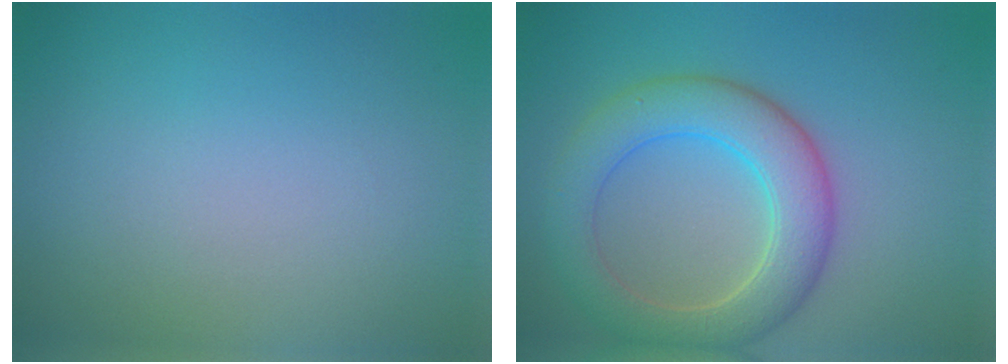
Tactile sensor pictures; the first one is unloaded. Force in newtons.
{"total": 6.5, "press": 6.5, "slide": 0.7}